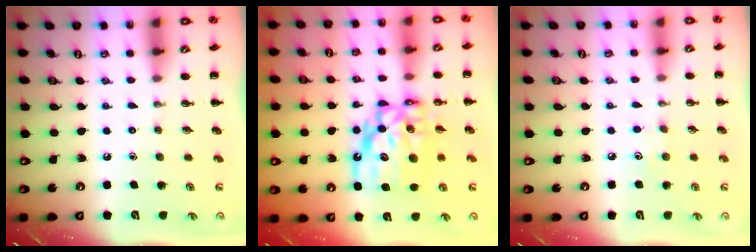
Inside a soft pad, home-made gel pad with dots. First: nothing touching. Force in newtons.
{"total": 13.2, "press": 12.7, "slide": 3.6}
{"total": 3.9, "press": 3.8, "slide": 1.0}